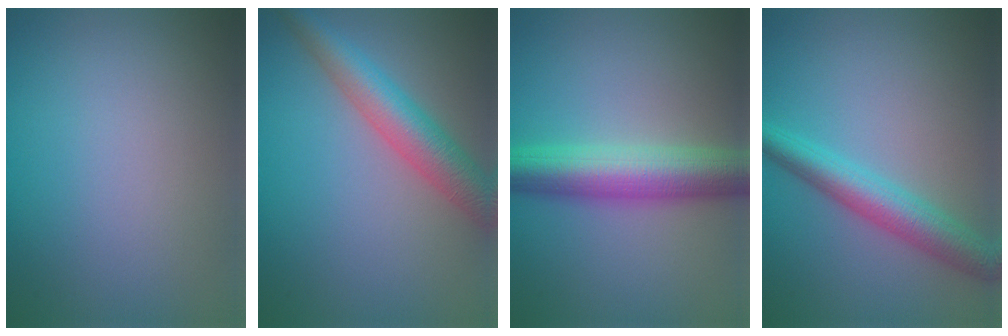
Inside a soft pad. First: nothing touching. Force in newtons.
{"total": 5.3, "press": 5.3, "slide": 0.2}
{"total": 7.1, "press": 7.1, "slide": 0.0}
{"total": 4.4, "press": 4.4, "slide": 0.1}